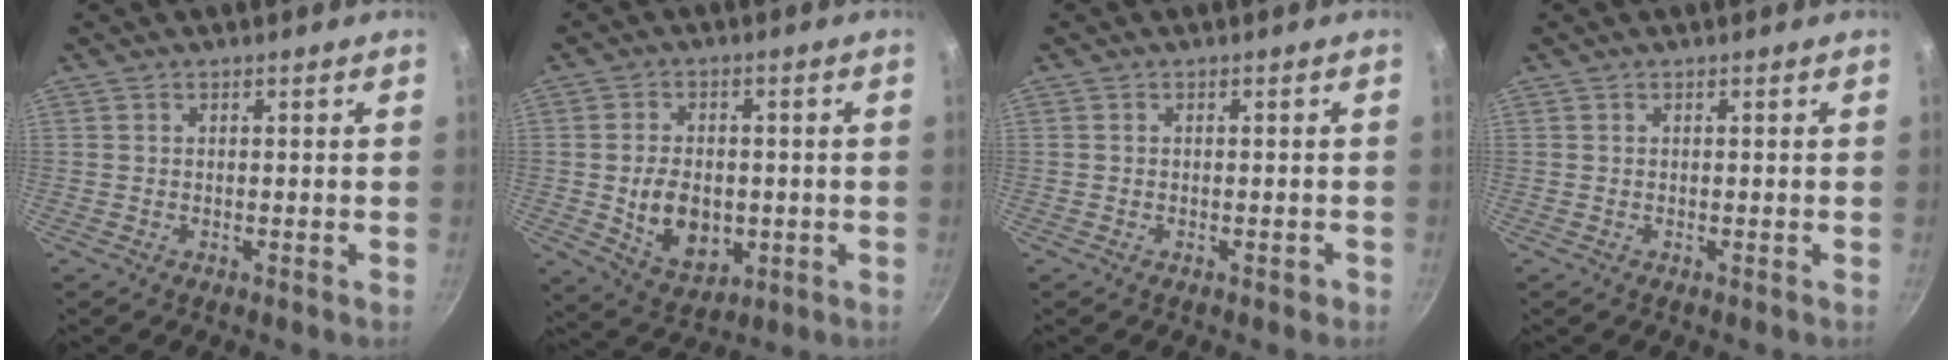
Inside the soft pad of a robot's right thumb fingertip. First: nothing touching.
{"total": 10.7, "force": [-1.2, 7.5, 7.6], "torque": [-0.102, -0.004, -0.006]}
{"total": 0.9, "force": [-0.5, 0.6, 0.5], "torque": [0.002, 0.010, -0.002]}
{"total": 0.0}